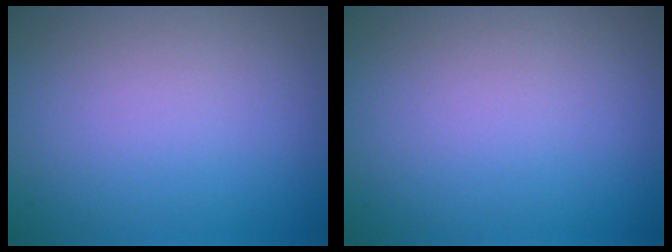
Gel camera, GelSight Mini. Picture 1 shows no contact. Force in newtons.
{"total": 0.0}